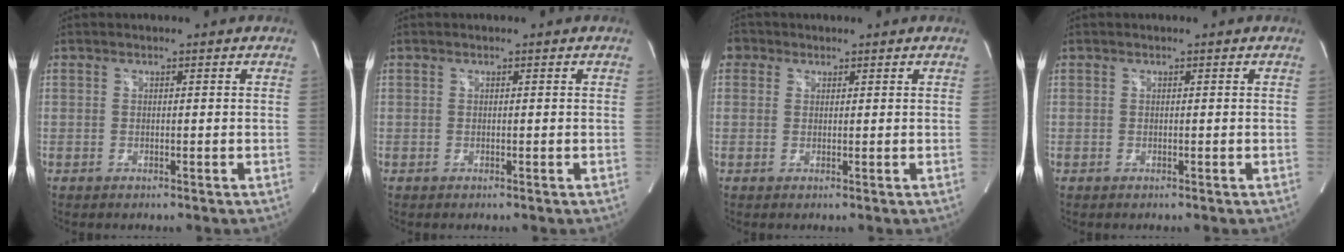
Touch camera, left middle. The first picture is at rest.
{"total": 0.0}
{"total": 2.3, "force": [1.1, 2.0, 0.4], "torque": [0.000, 0.012, 0.015]}
{"total": 0.0}